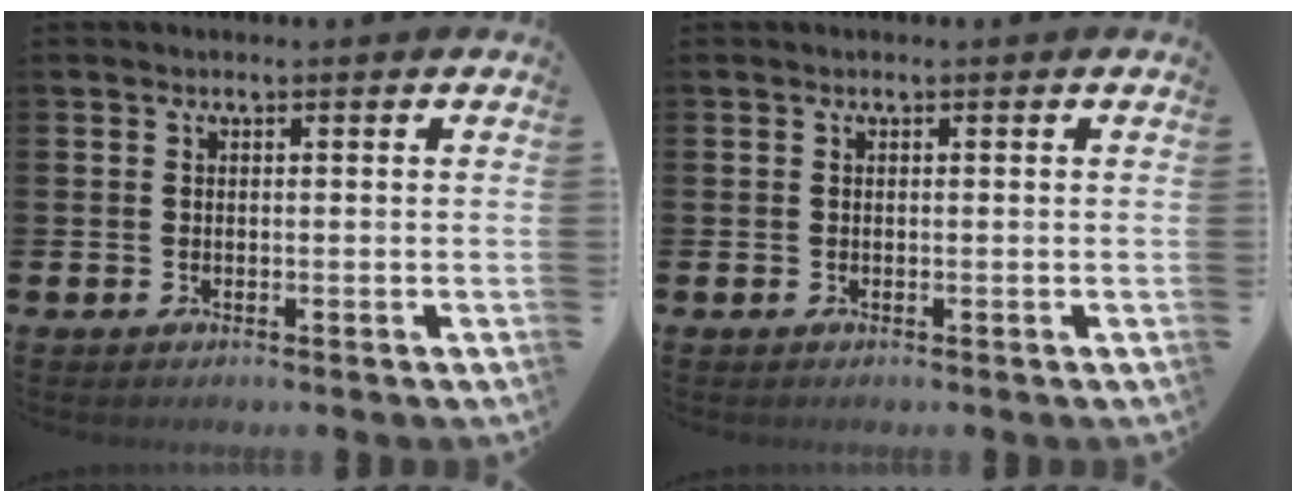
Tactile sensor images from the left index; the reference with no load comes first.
{"total": 0.0}